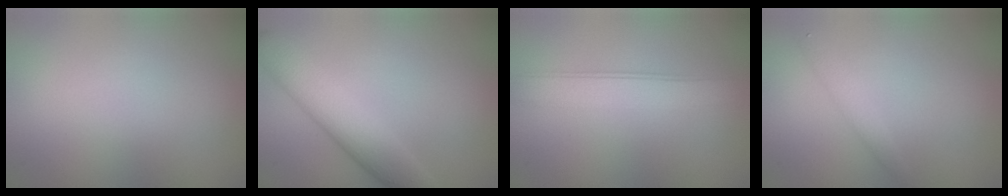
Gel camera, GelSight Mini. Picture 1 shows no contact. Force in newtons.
{"total": 5.5, "press": 5.5, "slide": 0.2}
{"total": 3.6, "press": 3.6, "slide": 0.1}
{"total": 1.3, "press": 1.3, "slide": 0.0}